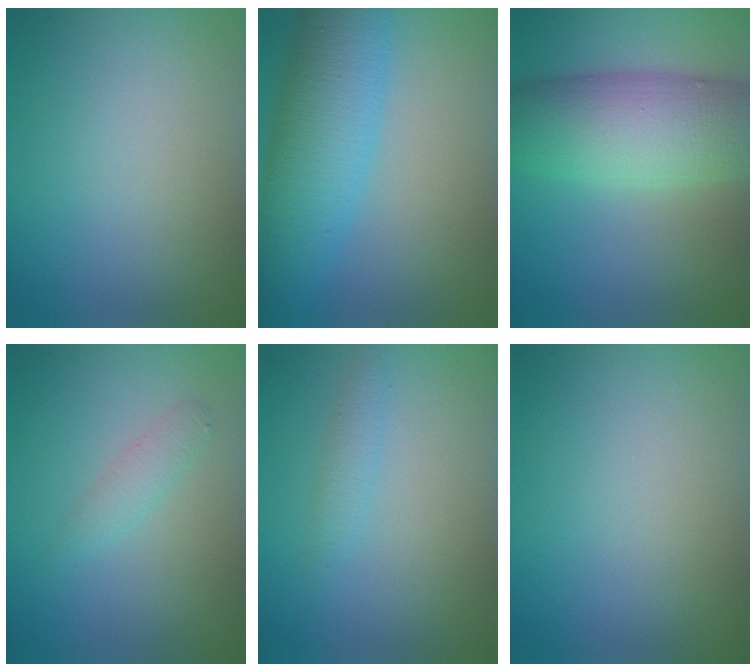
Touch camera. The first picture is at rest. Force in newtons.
{"total": 8.2, "press": 8.2, "slide": 0.4}
{"total": 9.2, "press": 9.2, "slide": 0.1}
{"total": 1.4, "press": 1.4, "slide": 0.0}
{"total": 1.3, "press": 1.3, "slide": 0.1}
{"total": 0.0}